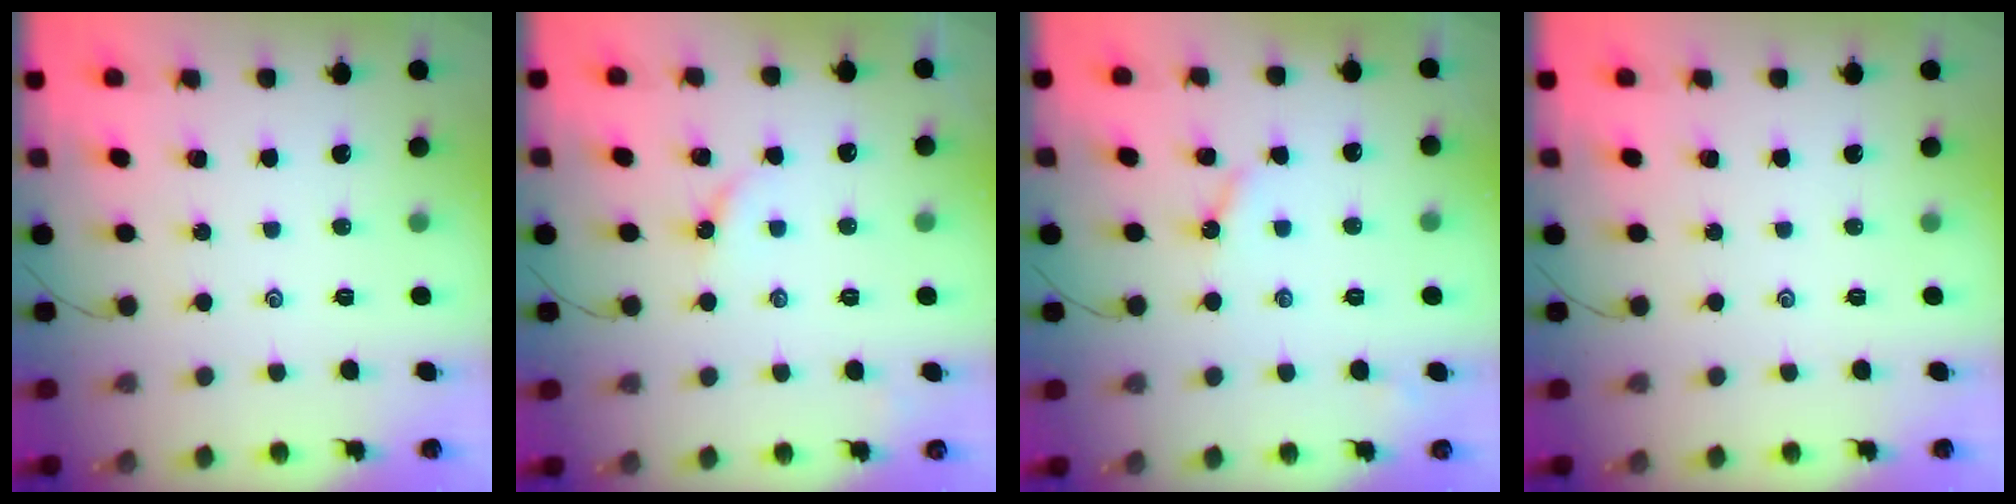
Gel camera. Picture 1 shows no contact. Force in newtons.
{"total": 2.9, "press": 2.8, "slide": 0.4}
{"total": 3.6, "press": 3.6, "slide": 0.3}
{"total": 0.0}